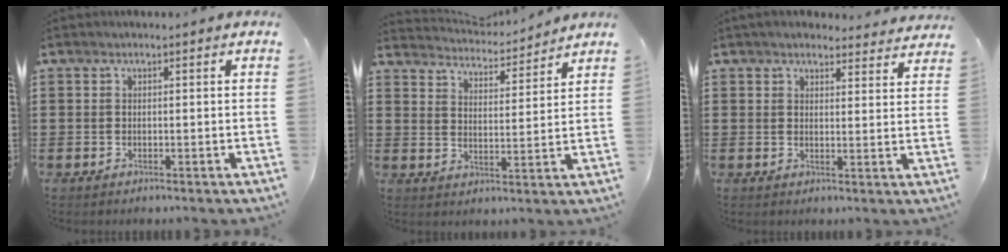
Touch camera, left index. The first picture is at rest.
{"total": 3.9, "force": [3.9, 0.0, 0.2], "torque": [-0.027, -0.028, 0.064]}
{"total": 3.5, "force": [3.4, 0.8, 0.8], "torque": [-0.017, -0.011, 0.061]}